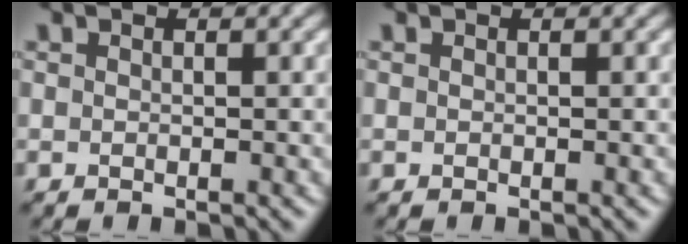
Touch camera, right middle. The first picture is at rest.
{"total": 0.0}